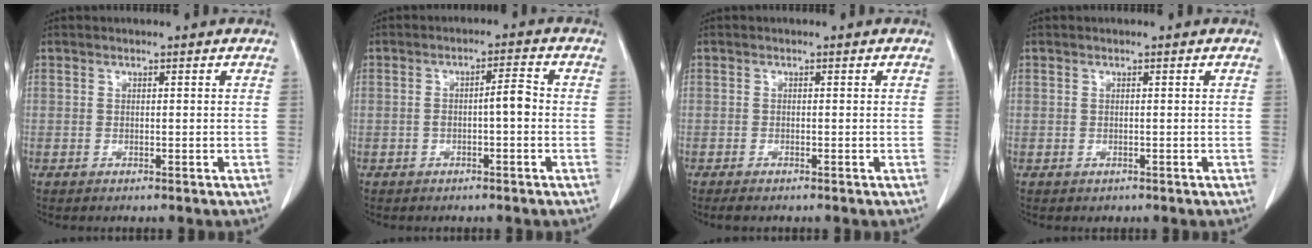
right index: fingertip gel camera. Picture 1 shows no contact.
{"total": 3.3, "force": [-0.5, 0.6, 3.3], "torque": [-0.052, 0.013, -0.006]}
{"total": 1.4, "force": [-1.1, 0.4, 0.7], "torque": [-0.015, -0.004, -0.015]}
{"total": 0.6, "force": [-0.2, 0.5, 0.0], "torque": [-0.007, 0.003, -0.002]}